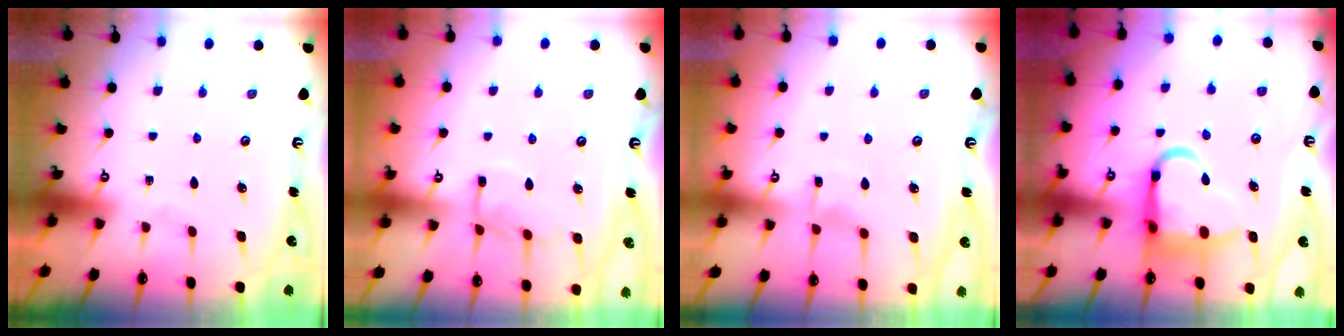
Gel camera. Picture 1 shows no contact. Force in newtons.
{"total": 7.6, "press": 7.6, "slide": 0.6}
{"total": 4.7, "press": 4.7, "slide": 0.7}
{"total": 12.2, "press": 12.1, "slide": 1.9}